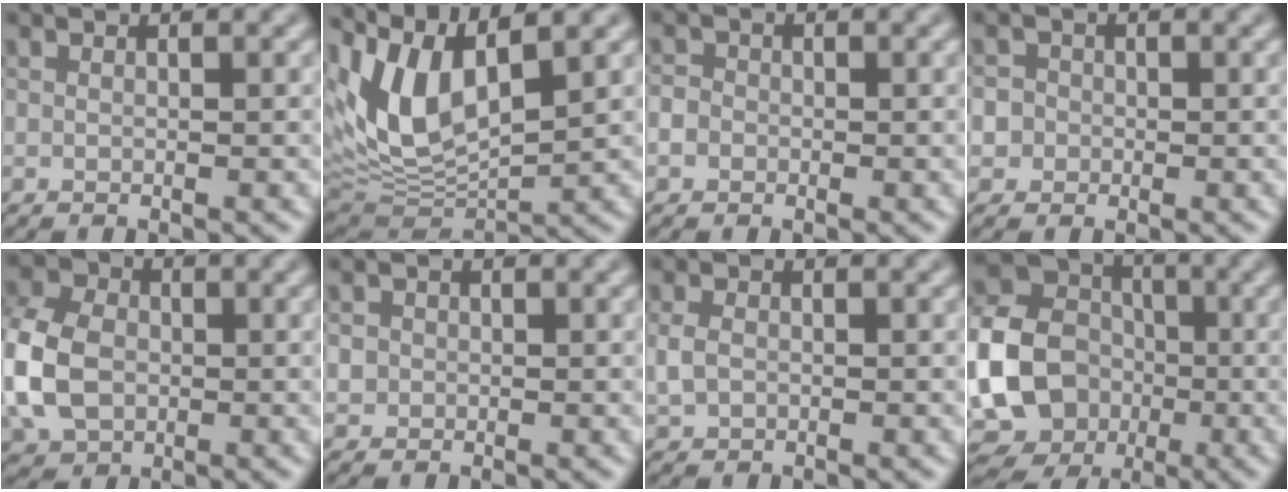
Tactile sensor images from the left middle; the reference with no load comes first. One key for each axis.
{"total": 9.3, "fx": 3.8, "fy": 4.1, "fz": 7.4, "tx": -0.174, "ty": 0.002, "tz": 0.073}
{"total": 2.1, "fx": -0.3, "fy": 1.9, "fz": 0.9, "tx": -0.008, "ty": 0.012, "tz": -0.016}
{"total": 3.6, "fx": 0.1, "fy": 3.4, "fz": 1.1, "tx": 0.000, "ty": 0.023, "tz": -0.014}
{"total": 9.2, "fx": -1.1, "fy": 6.9, "fz": 5.9, "tx": -0.156, "ty": -0.001, "tz": -0.034}
{"total": 1.2, "fx": 0.1, "fy": 1.1, "fz": 0.2, "tx": 0.002, "ty": -0.002, "tz": 0.006}
{"total": 1.9, "fx": 0.0, "fy": 1.5, "fz": 1.1, "tx": -0.026, "ty": 0.000, "tz": -0.002}
{"total": 16.7, "fx": -2.4, "fy": 14.7, "fz": 7.5, "tx": -0.164, "ty": -0.012, "tz": -0.077}